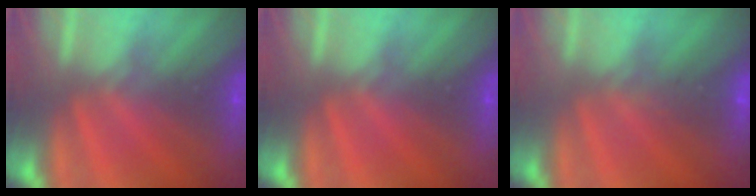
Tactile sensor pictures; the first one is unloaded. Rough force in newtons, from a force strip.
{"total": 0.0}
{"total": 2.9}